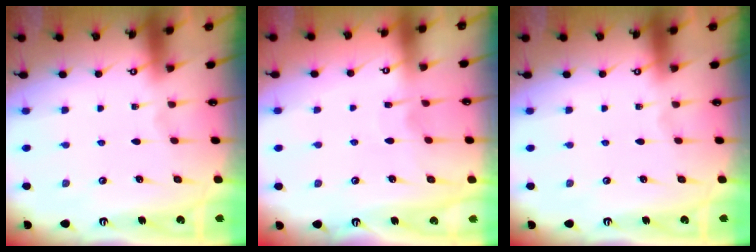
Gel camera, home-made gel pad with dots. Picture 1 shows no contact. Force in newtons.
{"total": 3.8, "press": 3.8, "slide": 0.4}
{"total": 0.0}